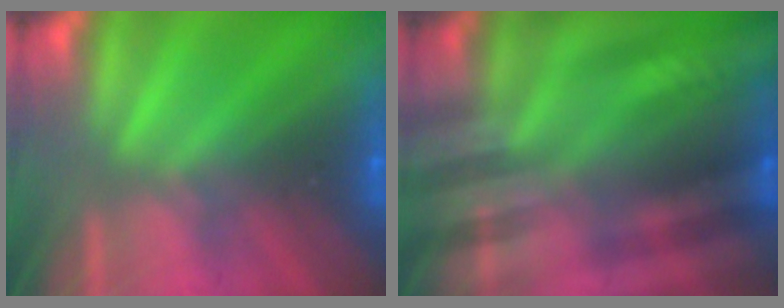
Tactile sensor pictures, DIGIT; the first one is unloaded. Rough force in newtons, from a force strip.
{"total": 2.6}